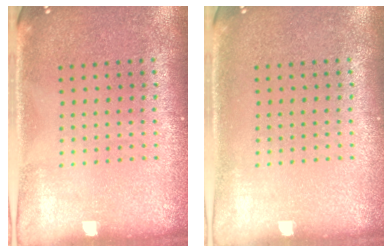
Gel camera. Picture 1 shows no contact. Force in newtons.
{"total": 0.0}